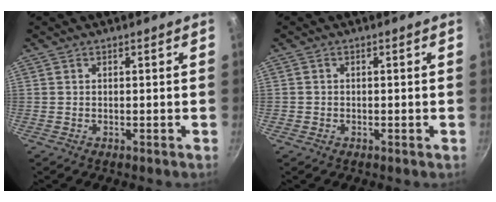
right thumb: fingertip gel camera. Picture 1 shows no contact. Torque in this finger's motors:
{"motor_torque": [0.29, -0.14, 0.03, 0.11, 0.03]}